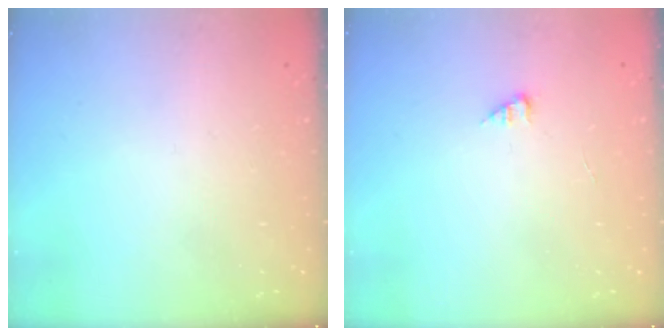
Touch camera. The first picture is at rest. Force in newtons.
{"total": 1.6, "press": 1.6, "slide": 0.2}